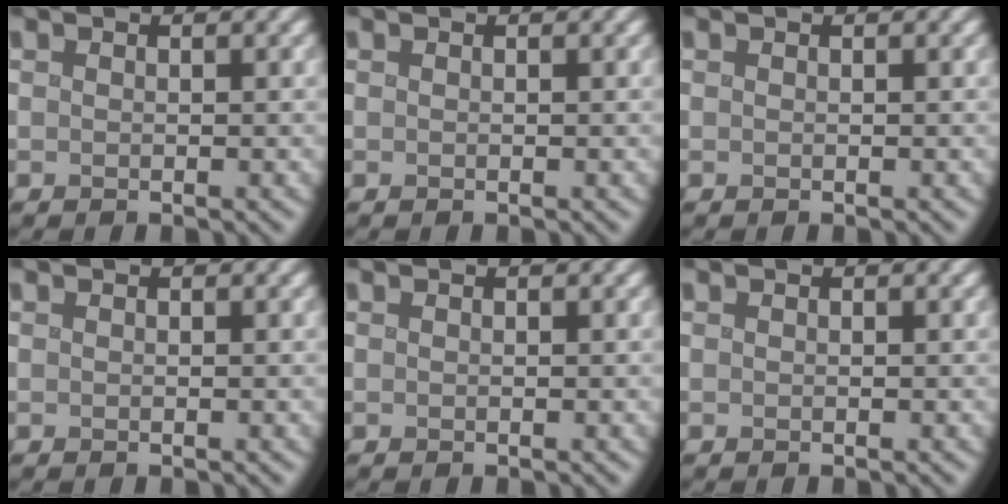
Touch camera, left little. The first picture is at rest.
{"total": 0.0}
{"total": 0.0}
{"total": 0.0}
{"total": 0.0}
{"total": 0.0}